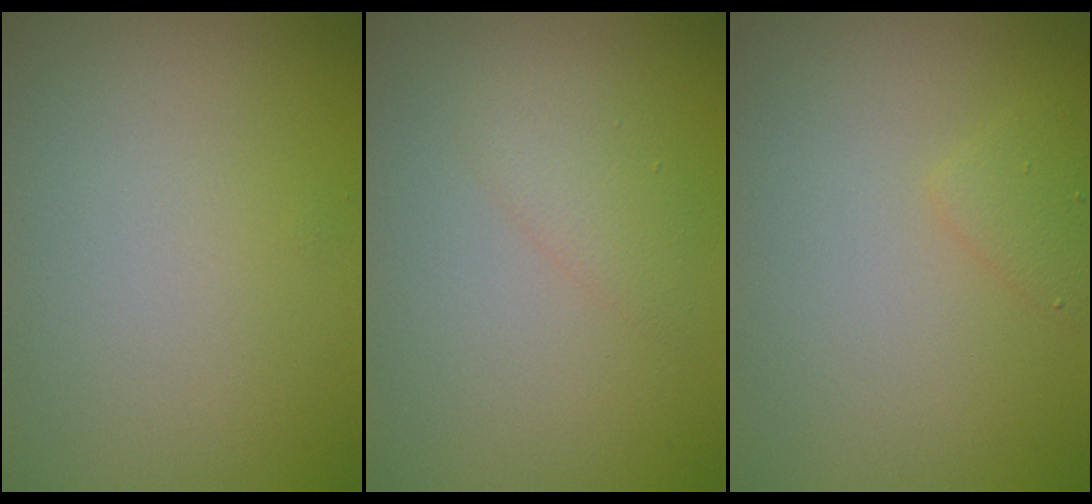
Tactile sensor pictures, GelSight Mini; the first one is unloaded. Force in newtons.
{"total": 1.7, "press": 1.7, "slide": 0.2}
{"total": 1.4, "press": 1.4, "slide": 0.1}